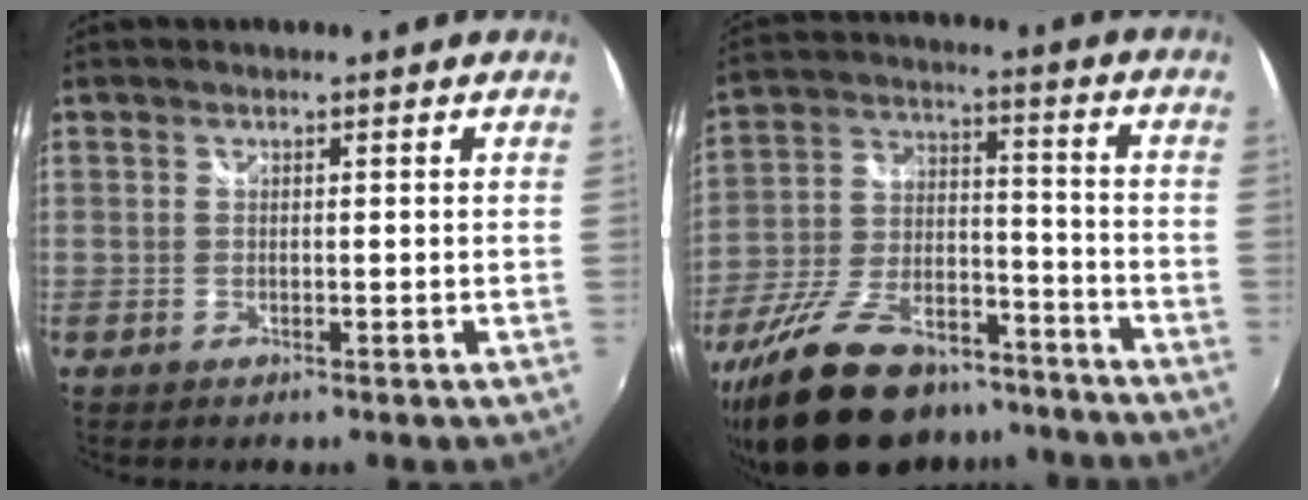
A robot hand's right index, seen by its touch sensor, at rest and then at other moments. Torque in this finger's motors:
{"motor_torque": [0.60, -0.70, 1.05, 0.21]}